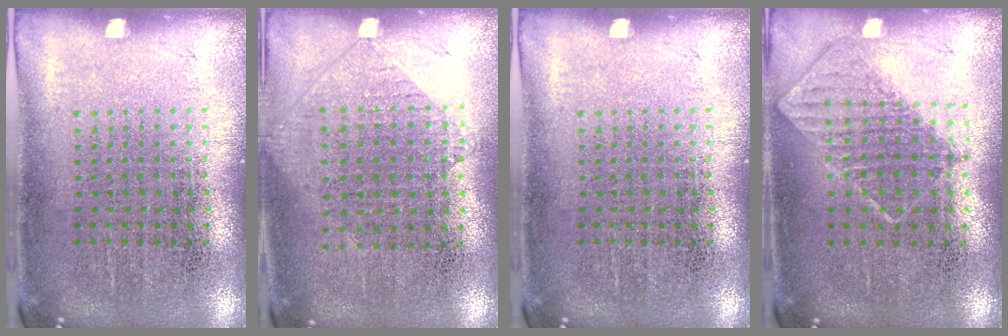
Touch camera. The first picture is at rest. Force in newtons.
{"total": 1.0, "press": 0.9, "slide": 0.4}
{"total": 0.0}
{"total": 0.7, "press": 0.7, "slide": 0.1}